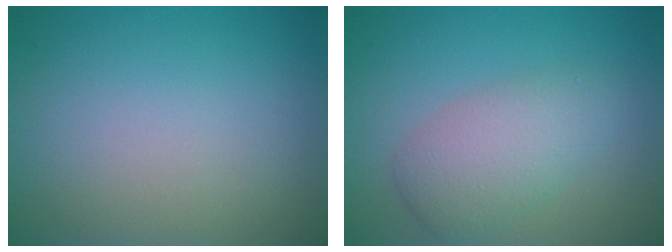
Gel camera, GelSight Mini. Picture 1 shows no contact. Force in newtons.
{"total": 4.2, "press": 4.2, "slide": 0.1}